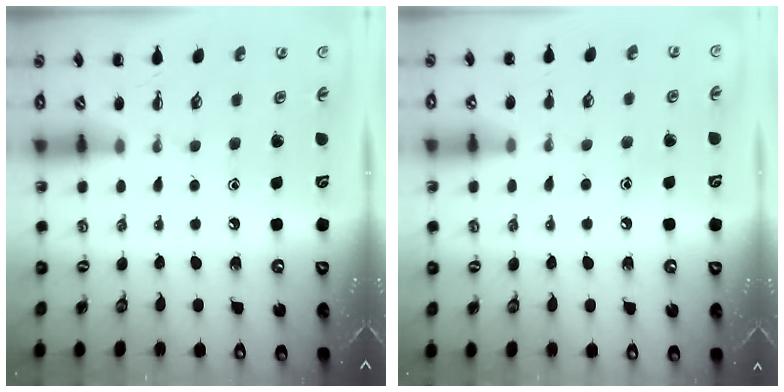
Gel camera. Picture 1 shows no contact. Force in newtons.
{"total": 6.9, "press": 6.6, "slide": 1.8}